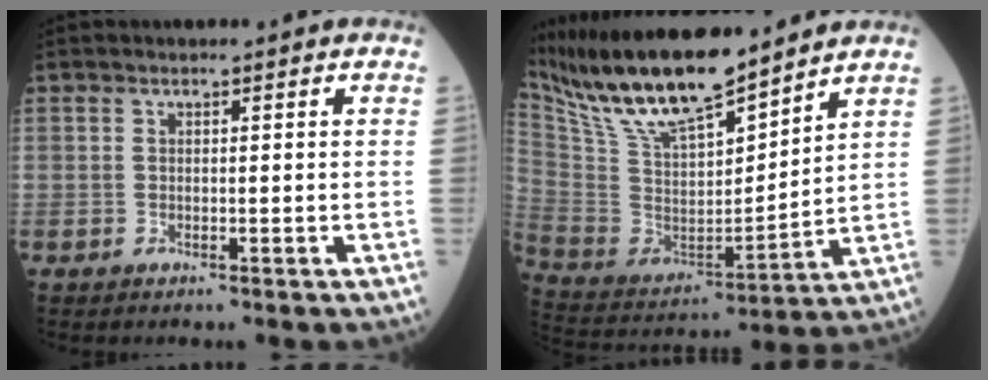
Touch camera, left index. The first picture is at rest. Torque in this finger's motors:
{"motor_torque": [0.50, -0.84, 0.77, 0.17]}